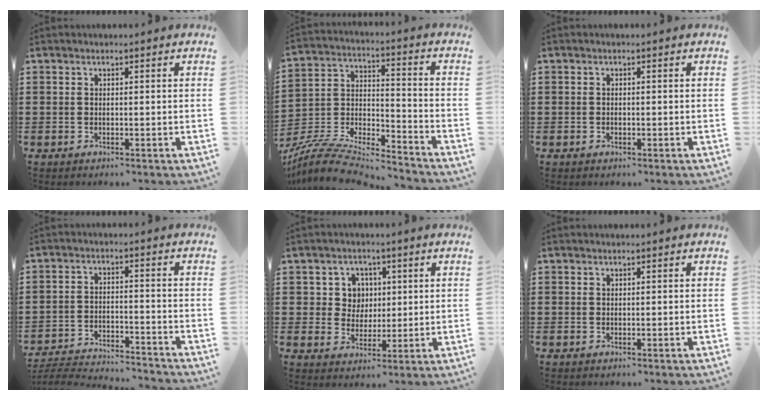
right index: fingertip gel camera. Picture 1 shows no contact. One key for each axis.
{"total": 8.4, "fx": -7.7, "fy": 1.4, "fz": 3.0, "tx": -0.075, "ty": -0.005, "tz": -0.158}
{"total": 0.5, "fx": -0.2, "fy": 0.3, "fz": 0.3, "tx": -0.009, "ty": -0.001, "tz": -0.005}
{"total": 4.5, "fx": -4.5, "fy": 0.0, "fz": 0.7, "tx": -0.023, "ty": -0.004, "tz": -0.094}
{"total": 5.2, "fx": 1.4, "fy": 4.8, "fz": 1.6, "tx": -0.047, "ty": 0.014, "tz": 0.022}
{"total": 0.0}